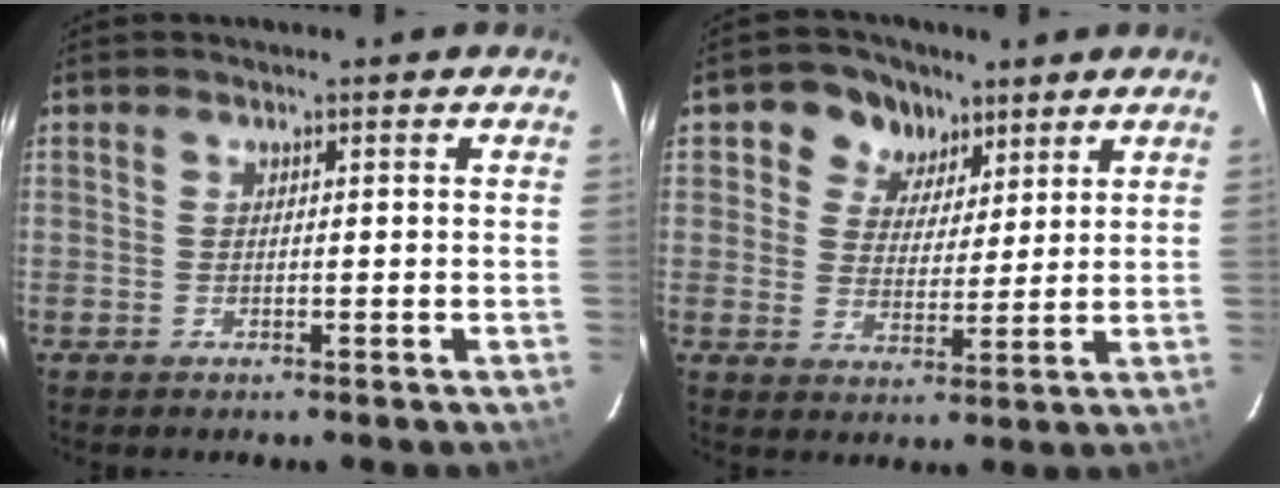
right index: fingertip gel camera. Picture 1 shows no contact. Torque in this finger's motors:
{"motor_torque": [0.58, 0.56, 0.06, 0.04]}